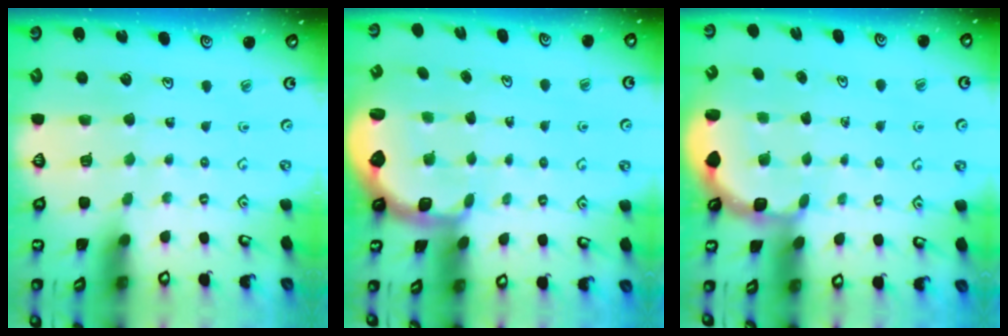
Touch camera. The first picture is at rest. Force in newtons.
{"total": 2.6, "press": 2.0, "slide": 1.7}
{"total": 2.7, "press": 2.4, "slide": 1.4}